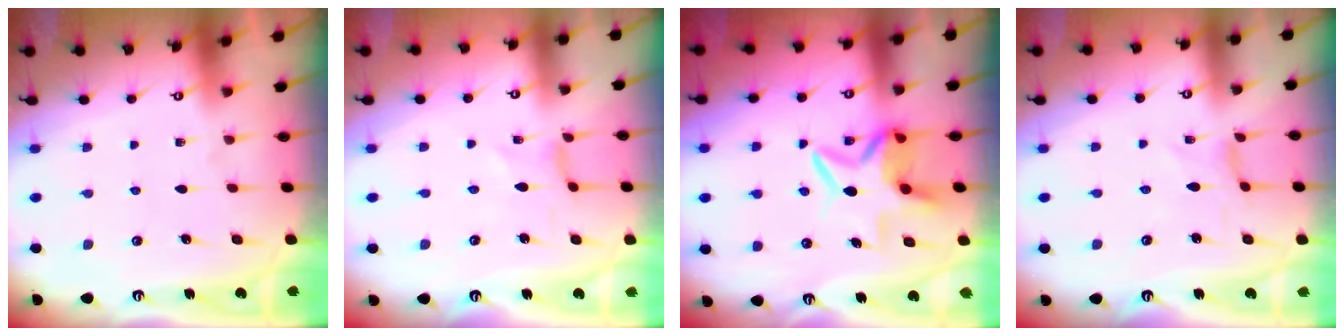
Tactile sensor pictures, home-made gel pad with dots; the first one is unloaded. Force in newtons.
{"total": 0.0}
{"total": 8.2, "press": 8.2, "slide": 1.1}
{"total": 0.0}